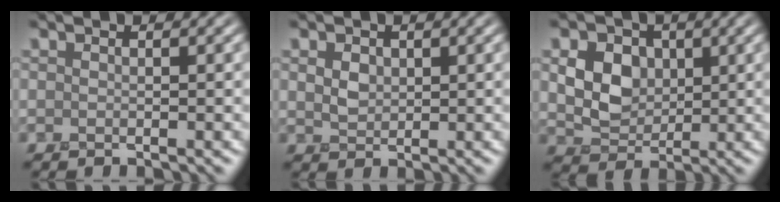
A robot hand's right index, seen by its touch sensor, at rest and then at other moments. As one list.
[{"total": 2.0, "force": [0.5, 1.5, 1.2], "torque": [-0.025, 0.002, 0.002]}, {"total": 5.0, "force": [0.7, 3.8, 3.1], "torque": [-0.064, -0.005, 0.006]}]